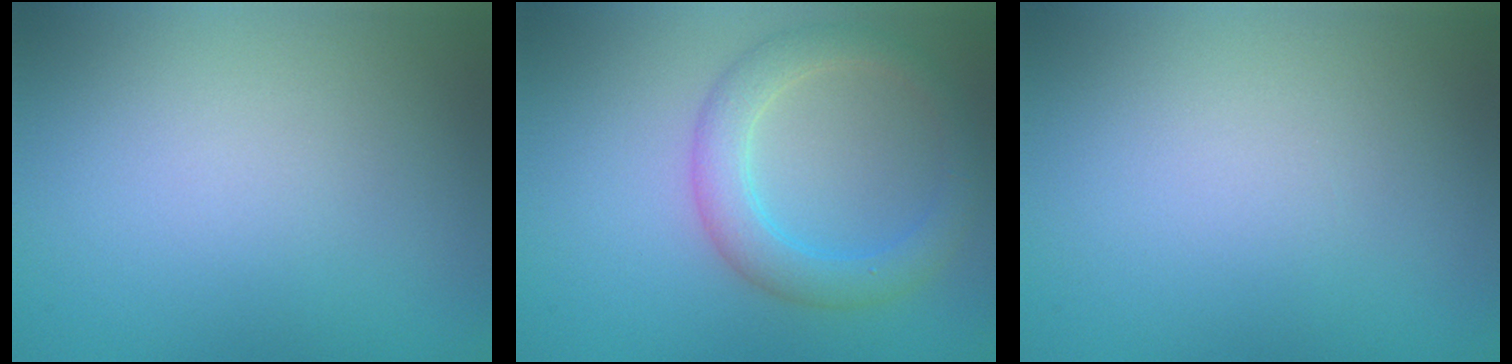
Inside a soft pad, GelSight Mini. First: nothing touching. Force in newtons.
{"total": 3.7, "press": 3.7, "slide": 0.2}
{"total": 0.0}